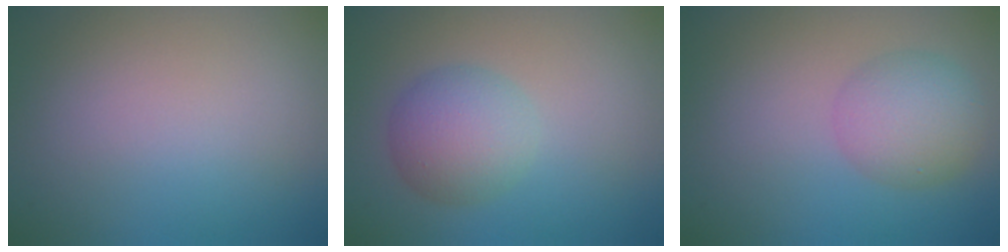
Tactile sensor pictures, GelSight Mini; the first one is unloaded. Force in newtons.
{"total": 4.1, "press": 4.1, "slide": 0.1}
{"total": 4.0, "press": 4.0, "slide": 0.1}